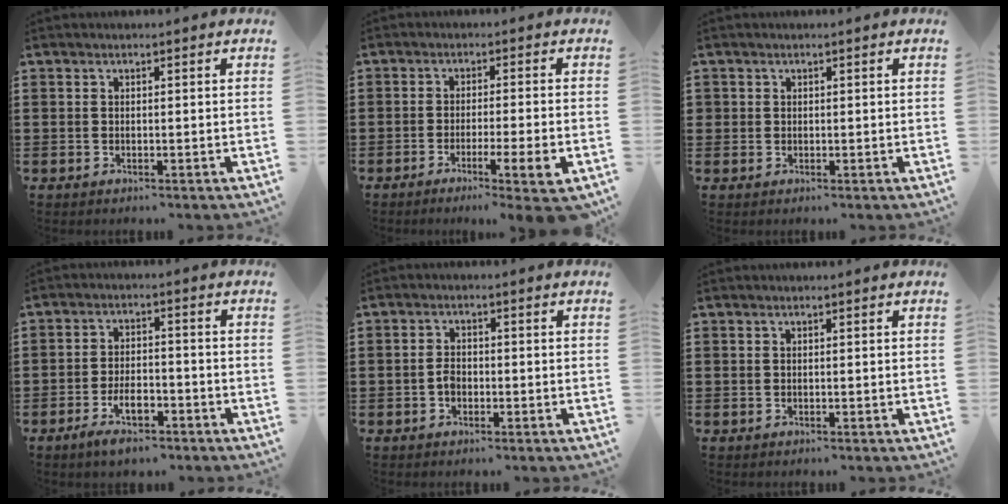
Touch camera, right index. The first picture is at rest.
{"total": 4.4, "force": [-2.4, -0.3, 3.7], "torque": [-0.057, -0.013, -0.039]}
{"total": 0.8, "force": [0.2, 0.8, 0.1], "torque": [-0.002, 0.005, 0.003]}
{"total": 5.5, "force": [-3.4, 2.1, 3.8], "torque": [-0.081, 0.002, -0.066]}
{"total": 2.1, "force": [-0.8, 1.3, 1.5], "torque": [-0.030, 0.003, -0.016]}
{"total": 0.0}